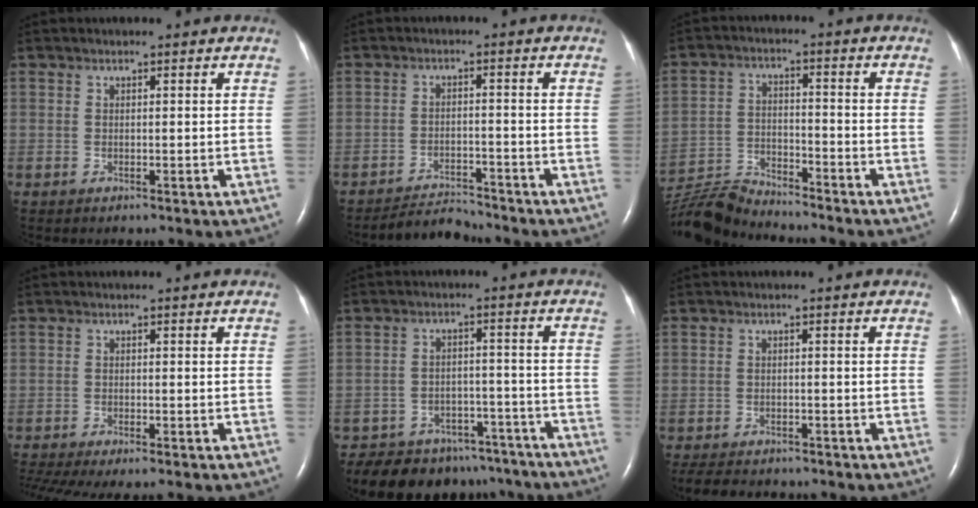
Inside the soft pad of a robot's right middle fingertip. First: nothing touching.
{"total": 4.1, "force": [-4.1, 0.0, -0.4], "torque": [0.001, -0.011, -0.068]}
{"total": 8.5, "force": [-8.5, -0.3, 0.5], "torque": [-0.019, -0.003, -0.161]}
{"total": 9.1, "force": [-7.5, 1.4, 5.1], "torque": [-0.088, -0.005, -0.116]}
{"total": 15.2, "force": [-13.1, 6.8, 3.7], "torque": [-0.060, 0.016, -0.168]}
{"total": 7.4, "force": [-6.4, 2.5, 2.8], "torque": [-0.046, -0.006, -0.089]}